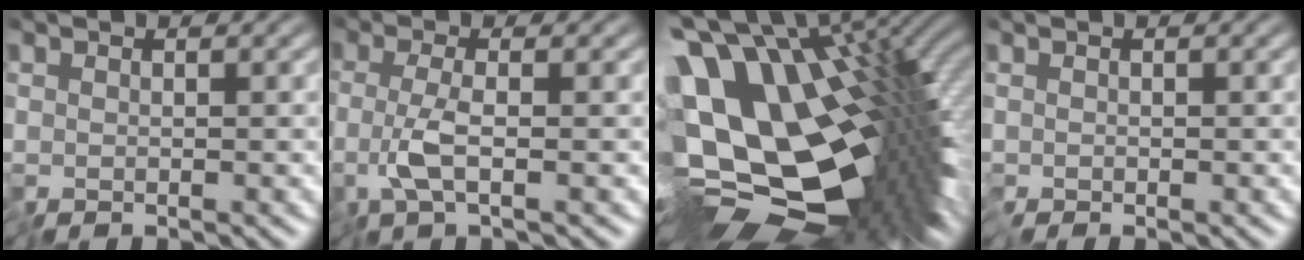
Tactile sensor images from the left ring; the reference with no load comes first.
{"total": 2.7, "force": [-0.8, 0.1, 2.6], "torque": [-0.058, -0.008, -0.018]}
{"total": 18.6, "force": [1.3, 10.1, 15.6], "torque": [-0.251, -0.061, 0.065]}
{"total": 0.0}